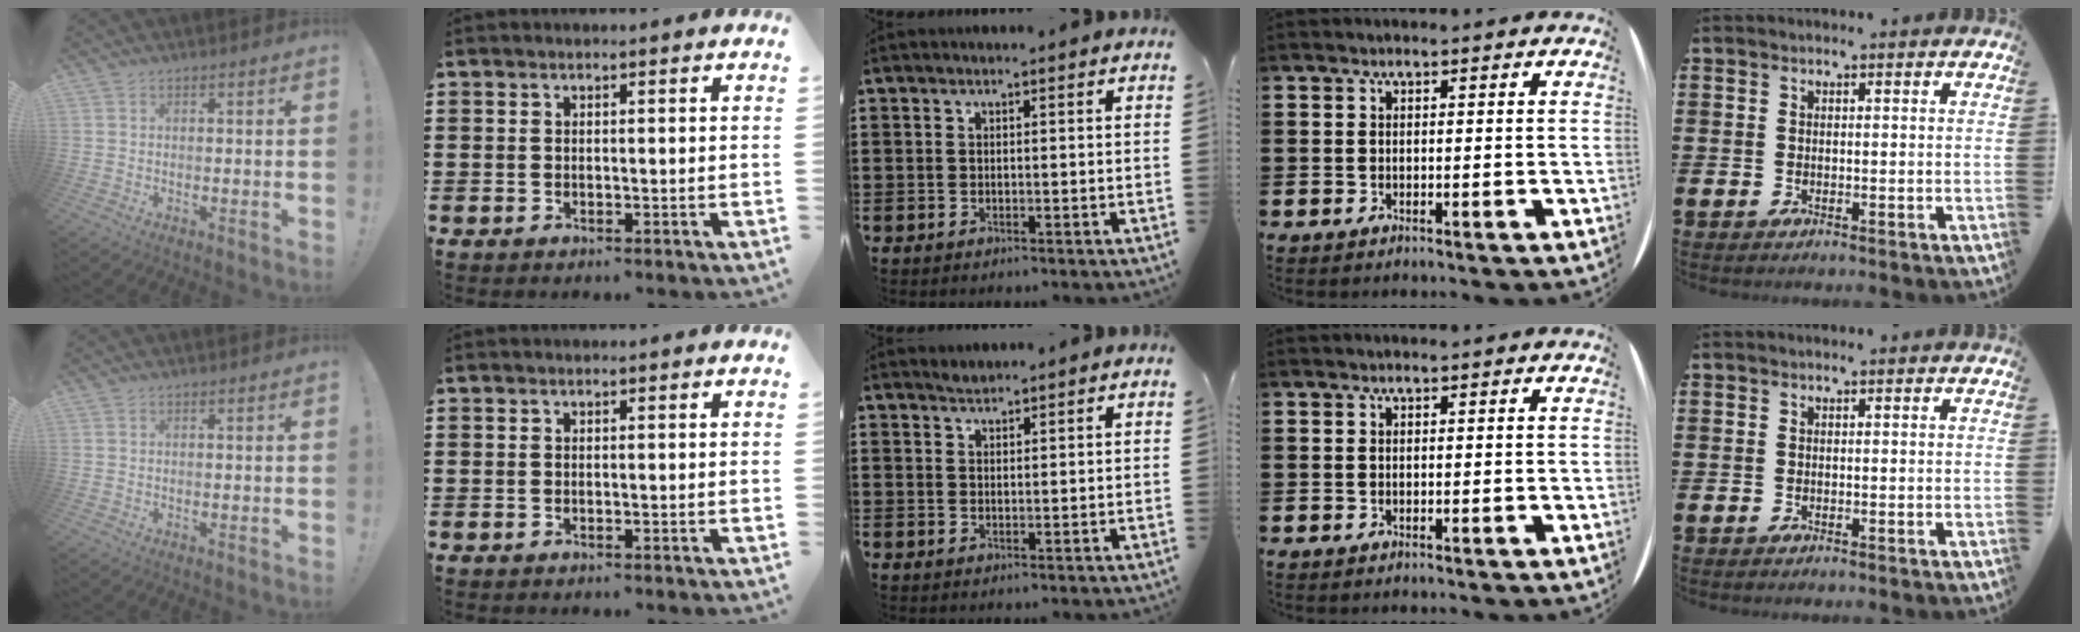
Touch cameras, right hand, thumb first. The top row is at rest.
{"middle": {"total": 1.3, "force": [1.3, 0.2, -0.2], "torque": [0.000, 0.000, 0.026]}}